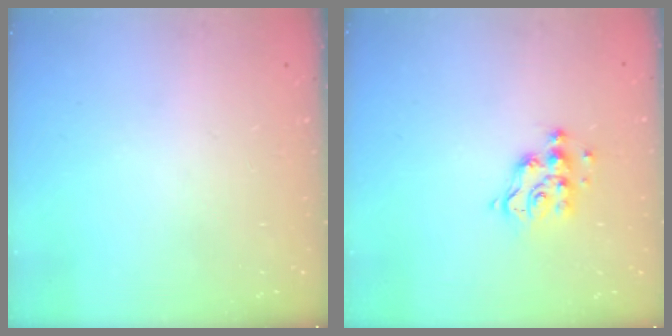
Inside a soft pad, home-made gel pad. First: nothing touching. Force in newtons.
{"total": 8.5, "press": 8.5, "slide": 0.6}